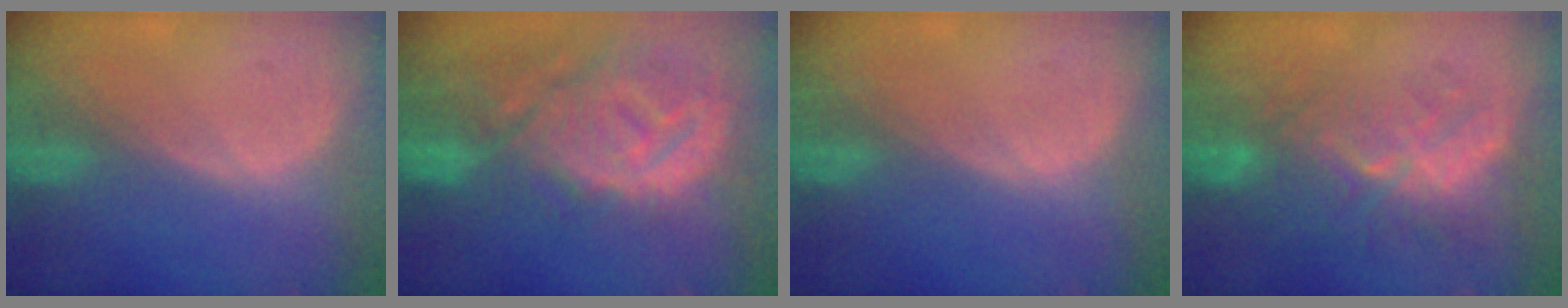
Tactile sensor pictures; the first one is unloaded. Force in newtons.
{"total": 13.6, "press": 11.8, "slide": 6.7}
{"total": 0.0}
{"total": 9.3, "press": 8.6, "slide": 3.4}